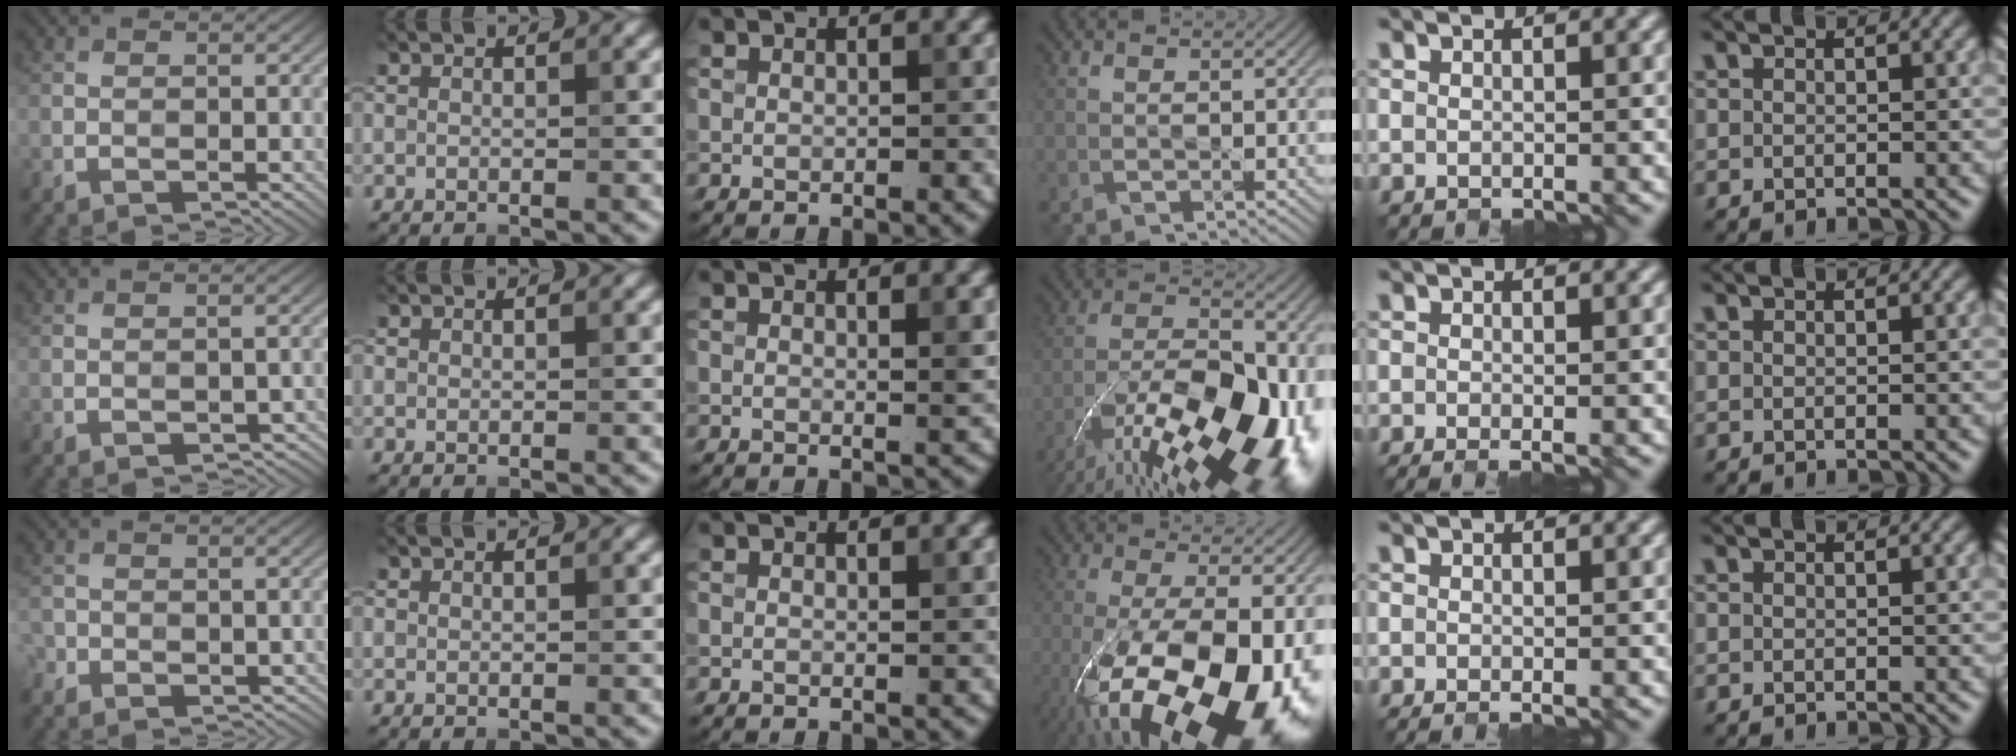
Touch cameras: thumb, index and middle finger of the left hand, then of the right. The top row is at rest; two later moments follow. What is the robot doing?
{"motion": "open", "object": "stapler"}